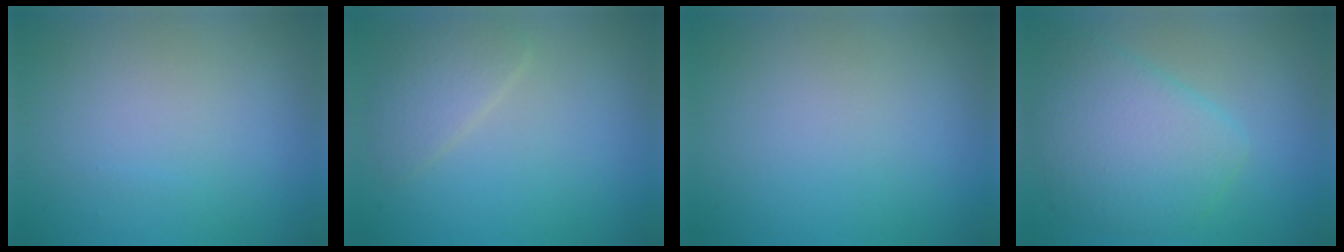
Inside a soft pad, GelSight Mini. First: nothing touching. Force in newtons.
{"total": 2.4, "press": 2.4, "slide": 0.1}
{"total": 0.0}
{"total": 5.8, "press": 5.8, "slide": 0.1}